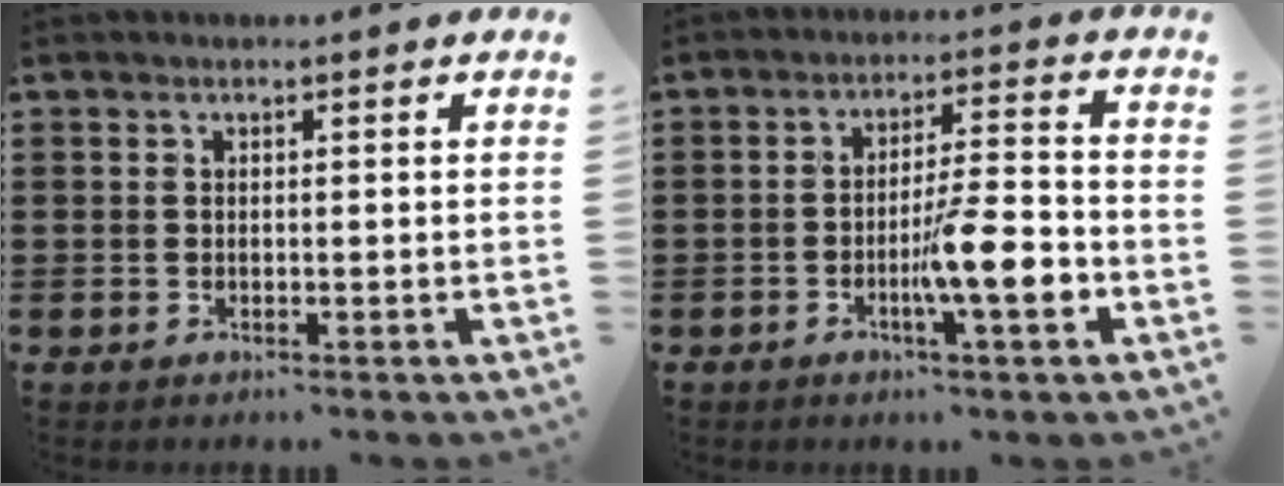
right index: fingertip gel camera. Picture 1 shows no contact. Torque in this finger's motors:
{"motor_torque": [1.88, -0.26, 0.64, 0.18]}